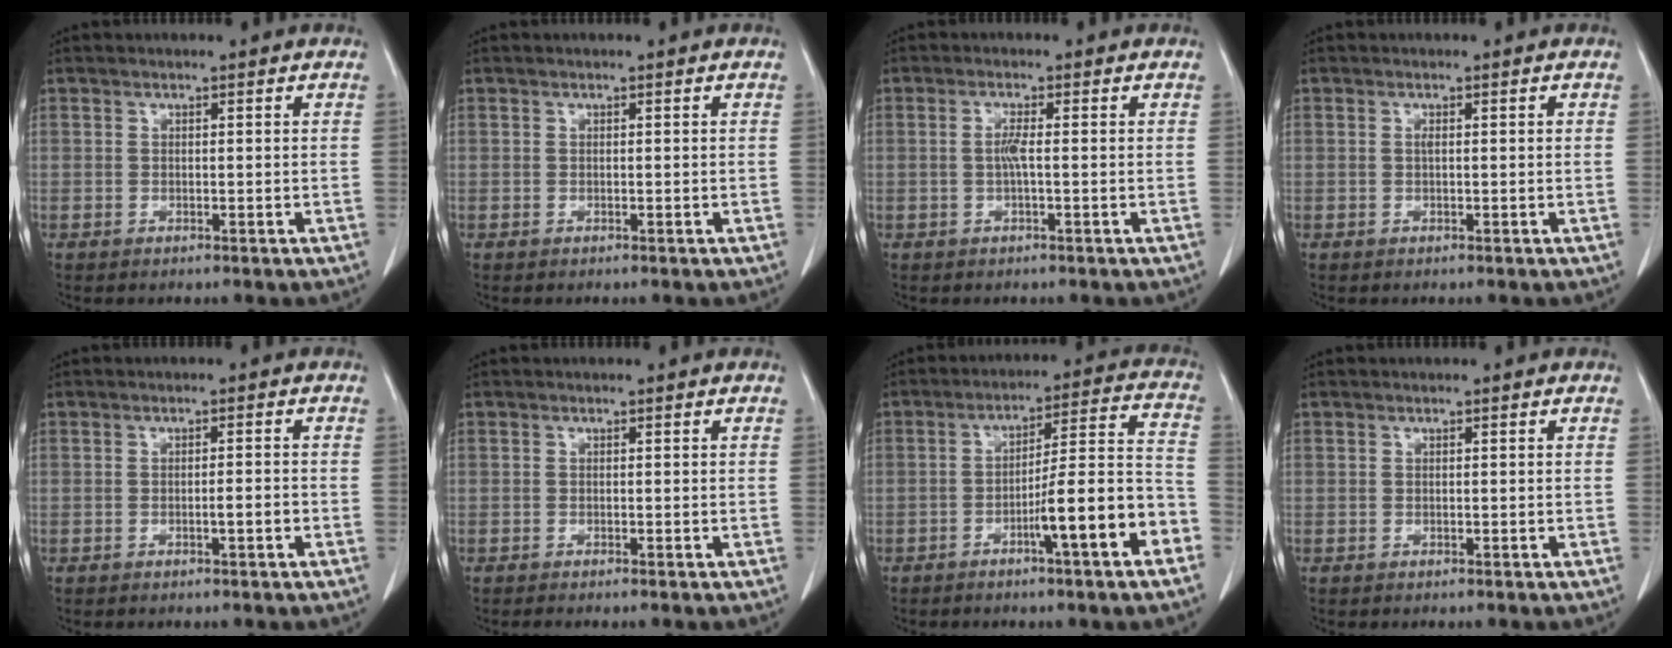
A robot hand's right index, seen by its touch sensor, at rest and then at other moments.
{"total": 0.0}
{"total": 1.9, "force": [-0.2, 0.0, 1.9], "torque": [-0.040, 0.001, -0.004]}
{"total": 0.9, "force": [0.1, 0.2, 0.9], "torque": [-0.016, 0.001, 0.002]}
{"total": 1.7, "force": [-0.7, 0.1, 1.5], "torque": [-0.025, 0.001, -0.011]}
{"total": 1.2, "force": [-1.0, -0.2, 0.6], "torque": [-0.006, 0.001, -0.013]}
{"total": 12.7, "force": [-5.7, 0.3, 11.4], "torque": [-0.161, 0.018, -0.086]}
{"total": 0.0}